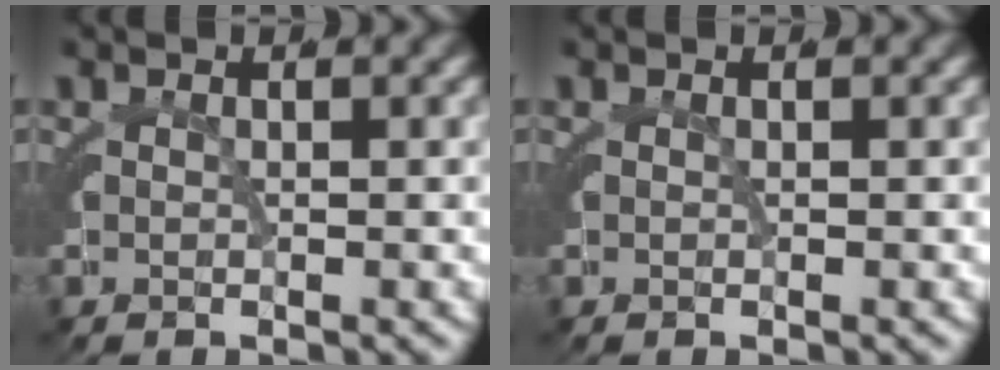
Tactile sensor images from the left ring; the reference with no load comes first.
{"total": 0.0}